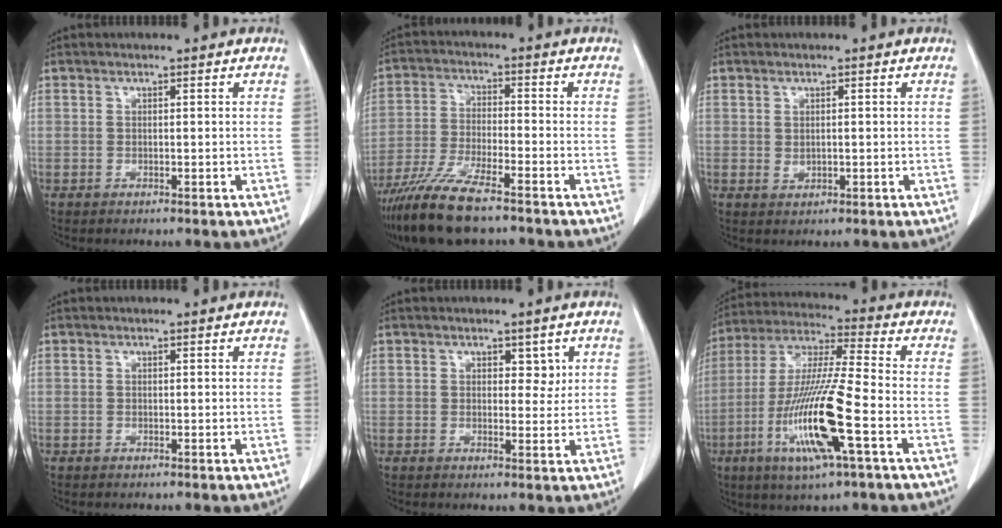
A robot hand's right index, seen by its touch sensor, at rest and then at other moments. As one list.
[{"total": 11.2, "force": [-8.6, 1.6, 7.0], "torque": [-0.139, -0.030, -0.155]}, {"total": 1.1, "force": [0.0, 0.7, 0.8], "torque": [-0.015, -0.003, 0.005]}, {"total": 0.0}, {"total": 2.5, "force": [1.2, 1.6, 1.6], "torque": [-0.011, -0.003, 0.015]}, {"total": 16.1, "force": [-5.5, 0.4, 15.1], "torque": [-0.311, -0.019, -0.106]}]